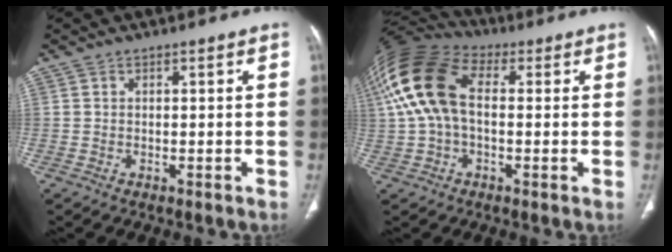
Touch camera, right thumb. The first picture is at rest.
{"total": 16.3, "force": [2.2, 9.8, 12.9], "torque": [-0.280, 0.041, 0.033]}